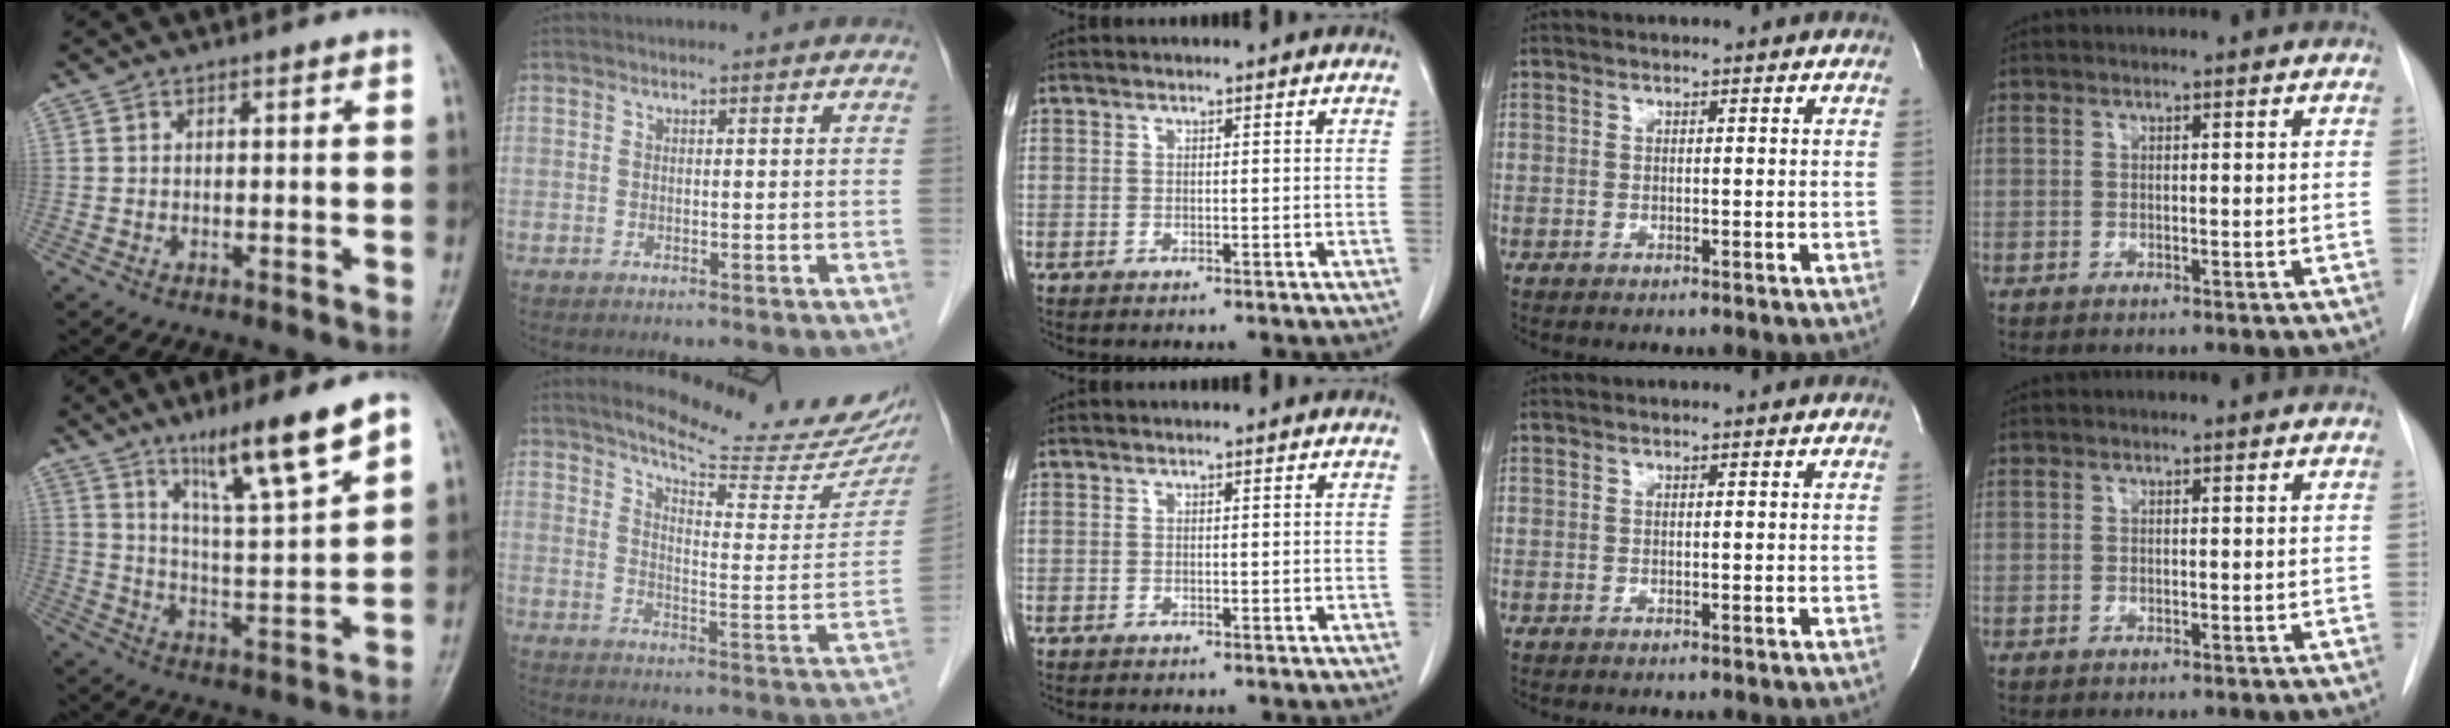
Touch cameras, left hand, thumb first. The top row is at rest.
{"thumb": {"total": 14.6, "force": [9.2, 1.2, 11.2], "torque": [-0.184, -0.051, 0.163]}, "index": {"total": 19.7, "force": [17.3, 2.5, 9.1], "torque": [-0.121, -0.057, 0.214]}}